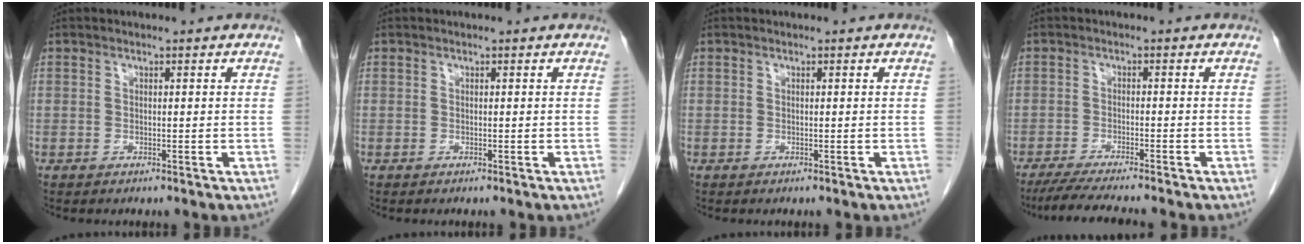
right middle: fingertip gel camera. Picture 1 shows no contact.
{"total": 0.0}
{"total": 0.0}
{"total": 7.8, "force": [-6.8, -0.6, 3.8], "torque": [-0.058, -0.024, -0.111]}